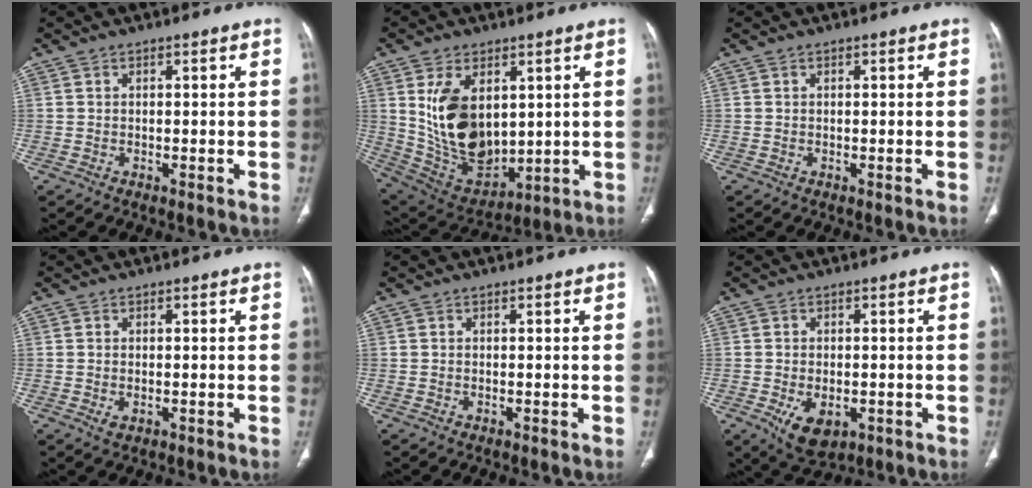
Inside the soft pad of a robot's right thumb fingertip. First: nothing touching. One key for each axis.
{"total": 16.7, "fx": 3.5, "fy": 10.2, "fz": 12.8, "tx": -0.202, "ty": -0.019, "tz": 0.094}
{"total": 0.0}
{"total": 1.6, "fx": -0.4, "fy": 0.9, "fz": 1.2, "tx": -0.026, "ty": 0.000, "tz": -0.002}
{"total": 0.0}
{"total": 7.1, "fx": -2.4, "fy": 4.2, "fz": 5.2, "tx": -0.077, "ty": 0.000, "tz": -0.025}